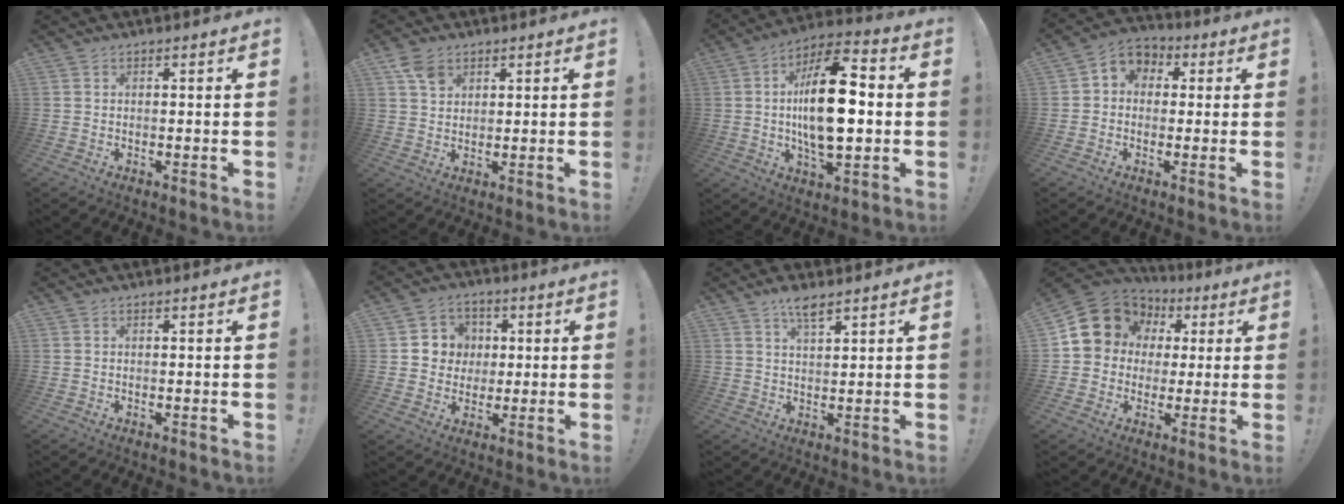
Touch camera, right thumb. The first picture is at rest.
{"total": 5.4, "force": [3.0, 3.7, 2.6], "torque": [-0.041, -0.006, 0.059]}
{"total": 20.2, "force": [0.1, 9.4, 17.8], "torque": [-0.316, 0.001, -0.006]}
{"total": 5.7, "force": [0.1, 5.1, 2.5], "torque": [-0.034, 0.007, 0.008]}
{"total": 0.0}
{"total": 8.4, "force": [0.6, 8.2, 1.6], "torque": [-0.019, 0.001, 0.018]}
{"total": 4.8, "force": [3.5, 1.2, 3.0], "torque": [-0.050, -0.020, 0.059]}
{"total": 13.5, "force": [4.8, 11.5, 5.2], "torque": [-0.077, -0.017, 0.104]}